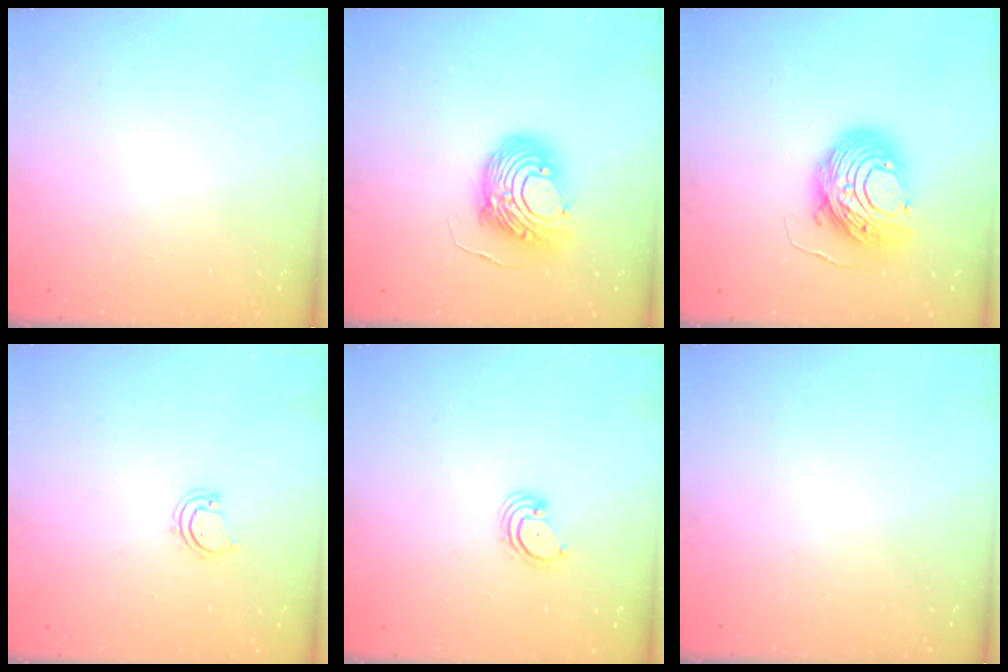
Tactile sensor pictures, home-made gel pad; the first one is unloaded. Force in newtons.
{"total": 12.2, "press": 12.1, "slide": 0.9}
{"total": 12.2, "press": 12.1, "slide": 1.2}
{"total": 2.5, "press": 2.5, "slide": 0.3}
{"total": 3.1, "press": 3.1, "slide": 0.3}
{"total": 0.0}